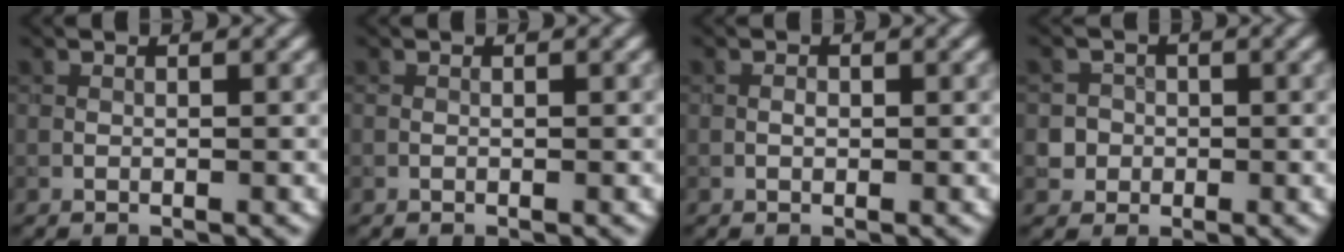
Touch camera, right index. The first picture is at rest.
{"total": 0.0}
{"total": 0.6, "force": [-0.1, 0.3, 0.4], "torque": [-0.007, 0.002, -0.003]}
{"total": 3.0, "force": [-0.8, 2.8, 0.5], "torque": [0.016, 0.007, -0.025]}